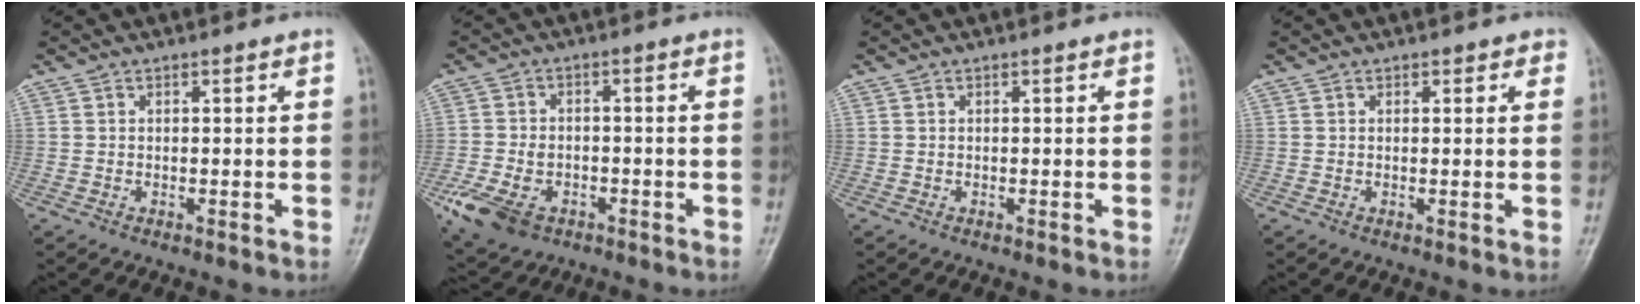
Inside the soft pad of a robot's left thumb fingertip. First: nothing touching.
{"total": 9.4, "force": [-4.5, 6.5, 5.1], "torque": [-0.104, 0.017, -0.072]}
{"total": 0.0}
{"total": 1.4, "force": [0.9, 0.9, 0.7], "torque": [0.008, -0.002, 0.005]}